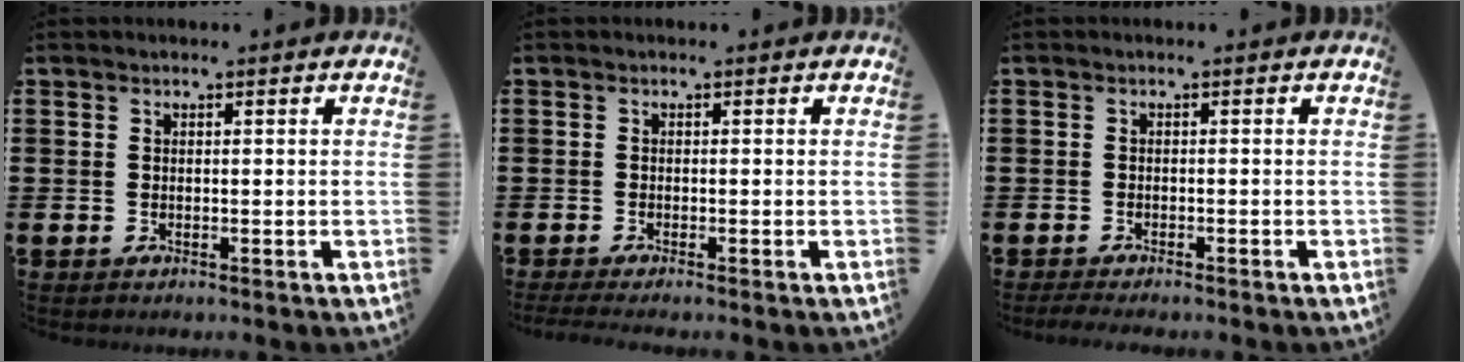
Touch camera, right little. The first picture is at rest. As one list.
[{"total": 0.9, "force": [-0.7, -0.2, 0.5], "torque": [-0.006, 0.001, -0.013]}, {"total": 1.4, "force": [-1.4, 0.1, 0.1], "torque": [-0.005, 0.003, -0.030]}]